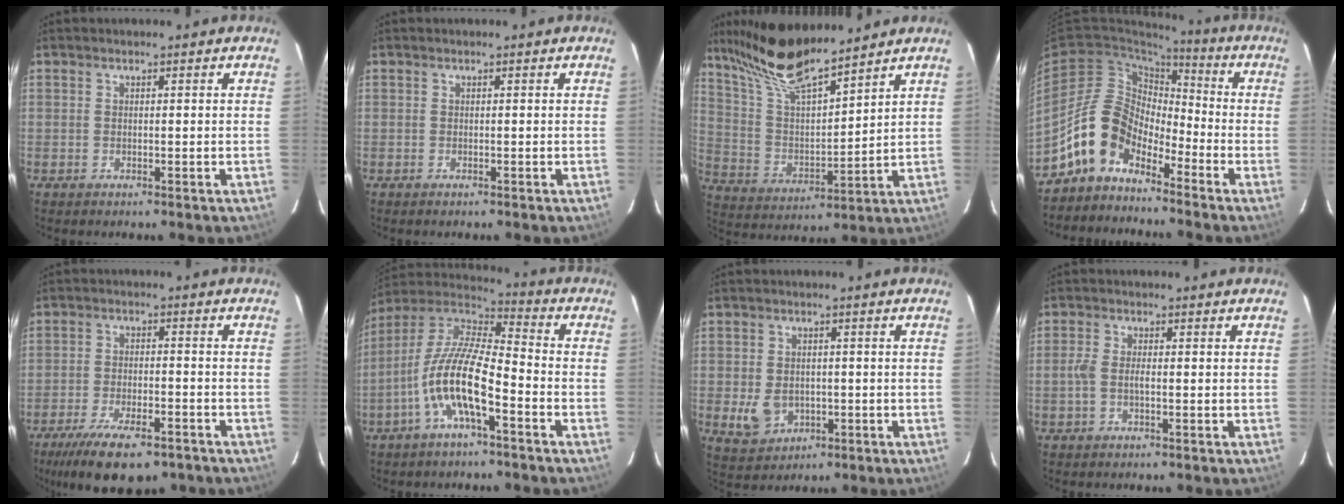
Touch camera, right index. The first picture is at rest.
{"total": 0.0}
{"total": 16.4, "force": [13.5, 2.5, 9.0], "torque": [-0.171, 0.011, 0.264]}
{"total": 11.3, "force": [-7.7, 6.6, 4.9], "torque": [-0.096, 0.029, -0.152]}
{"total": 15.0, "force": [-10.7, 5.2, 9.1], "torque": [-0.192, -0.033, -0.169]}
{"total": 13.8, "force": [-5.7, 3.5, 12.1], "torque": [-0.239, 0.001, -0.116]}
{"total": 6.4, "force": [-1.4, 5.1, 3.6], "torque": [-0.079, -0.004, -0.012]}
{"total": 2.7, "force": [-0.8, 1.0, 2.4], "torque": [-0.056, 0.003, -0.017]}